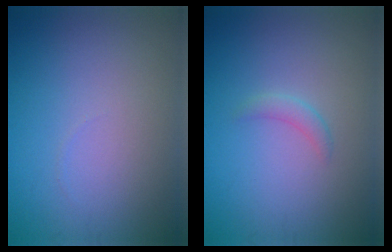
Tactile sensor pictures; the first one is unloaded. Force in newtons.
{"total": 1.2, "press": 1.1, "slide": 0.0}